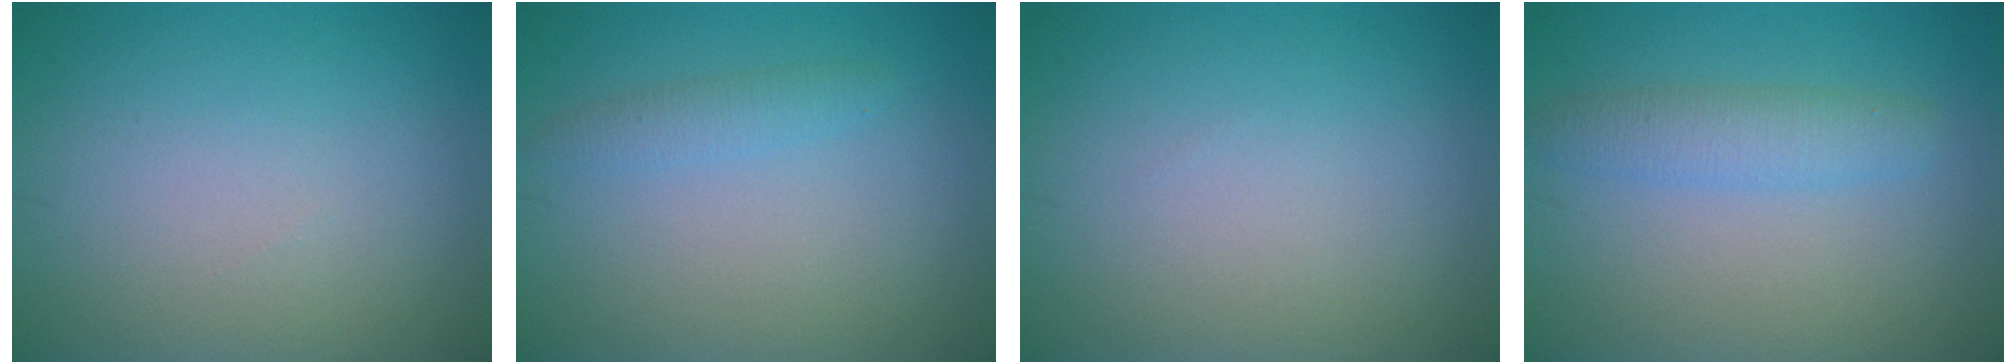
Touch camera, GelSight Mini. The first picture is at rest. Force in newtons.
{"total": 1.4, "press": 1.4, "slide": 0.1}
{"total": 0.0}
{"total": 2.7, "press": 2.7, "slide": 0.2}